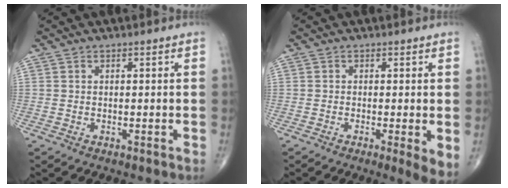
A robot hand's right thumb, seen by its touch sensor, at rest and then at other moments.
{"total": 4.1, "force": [-0.8, 0.7, 4.0], "torque": [-0.067, -0.014, -0.018]}